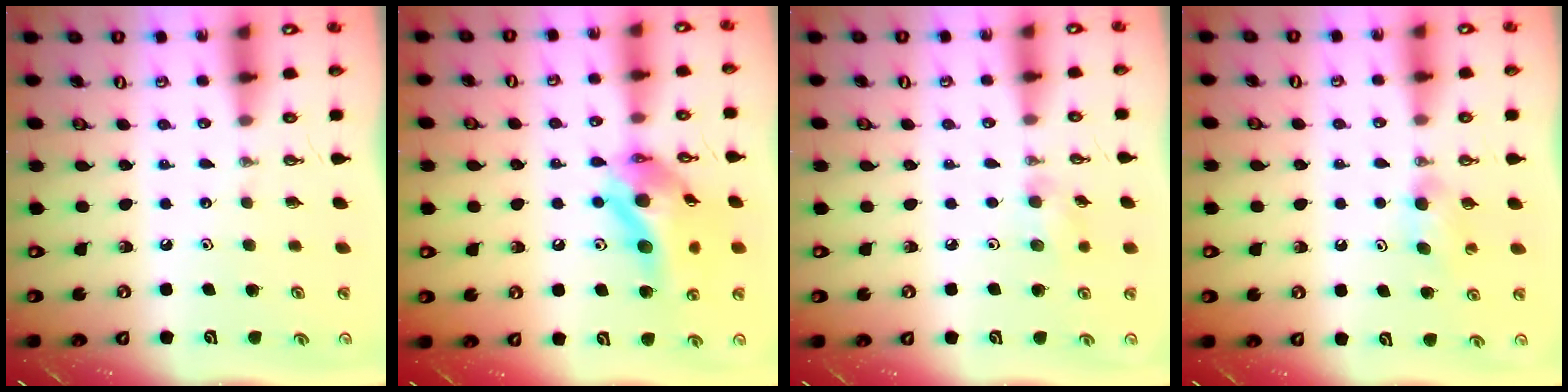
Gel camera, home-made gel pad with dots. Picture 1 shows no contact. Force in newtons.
{"total": 15.6, "press": 15.5, "slide": 1.7}
{"total": 5.0, "press": 4.9, "slide": 1.4}
{"total": 5.9, "press": 4.7, "slide": 3.6}